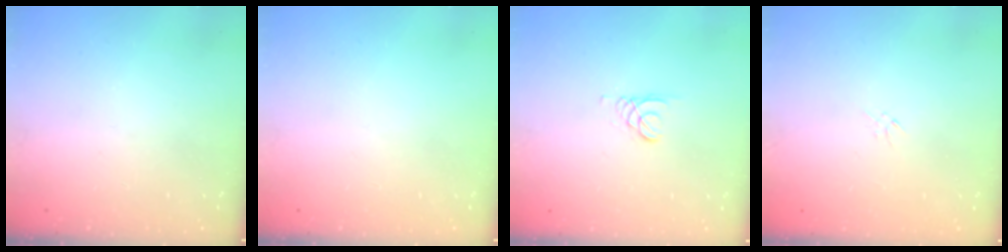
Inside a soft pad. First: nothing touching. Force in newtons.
{"total": 0.0}
{"total": 1.5, "press": 1.5, "slide": 0.1}
{"total": 0.9, "press": 0.8, "slide": 0.4}